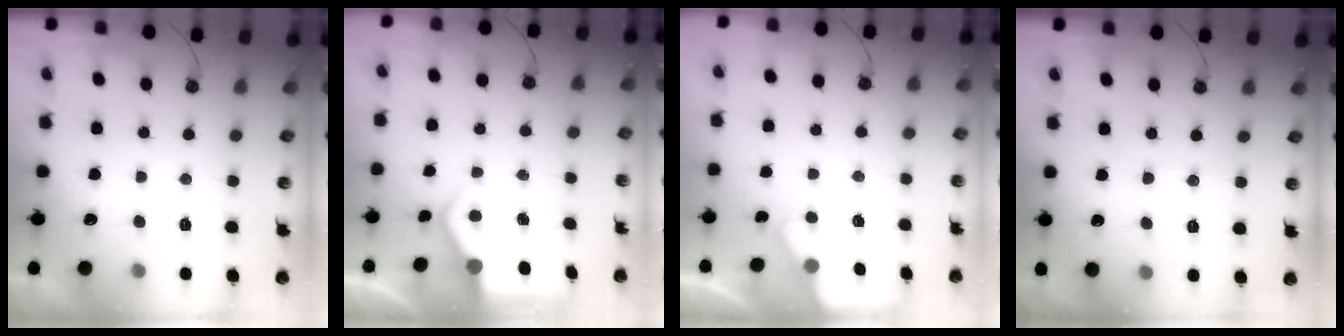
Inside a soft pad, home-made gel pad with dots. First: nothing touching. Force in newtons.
{"total": 4.8, "press": 4.7, "slide": 0.7}
{"total": 1.7, "press": 1.6, "slide": 0.2}
{"total": 3.8, "press": 3.7, "slide": 0.6}